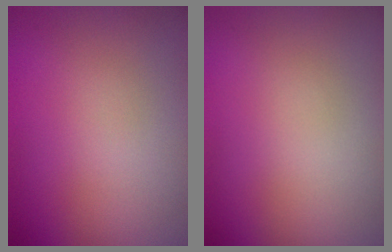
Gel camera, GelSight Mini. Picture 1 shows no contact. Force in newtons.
{"total": 0.0}